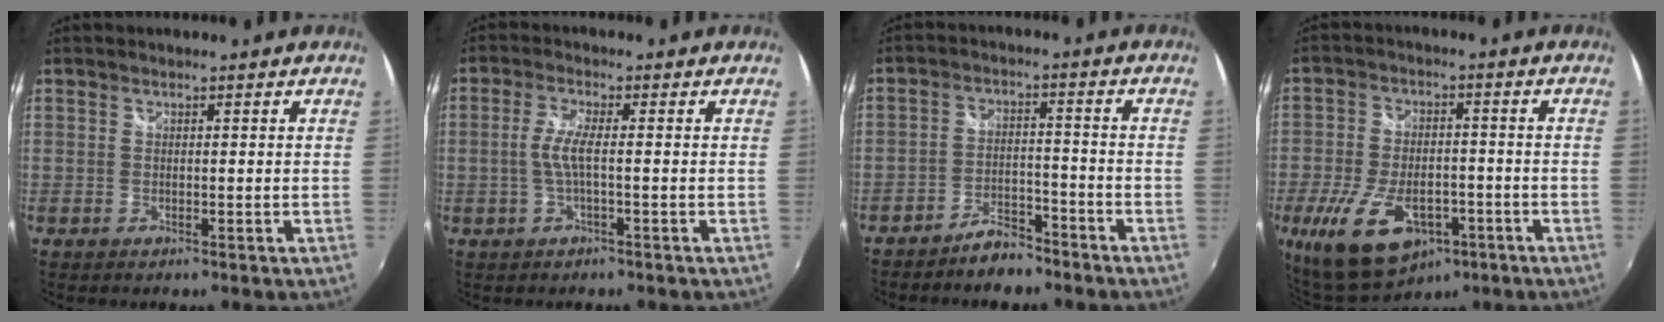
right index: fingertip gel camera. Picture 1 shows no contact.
{"total": 3.9, "force": [-0.8, 0.3, 3.8], "torque": [-0.080, 0.001, -0.014]}
{"total": 6.2, "force": [-5.3, 2.4, 2.2], "torque": [-0.058, 0.013, -0.083]}
{"total": 16.2, "force": [-7.8, 8.9, 11.2], "torque": [-0.243, -0.032, -0.122]}